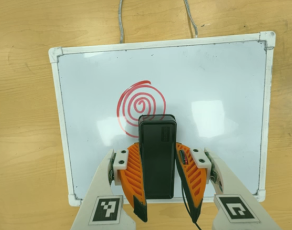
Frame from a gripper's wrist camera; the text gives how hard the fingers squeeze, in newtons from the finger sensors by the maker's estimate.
{"total": 4.0, "left": 2.7, "right": 5.2}